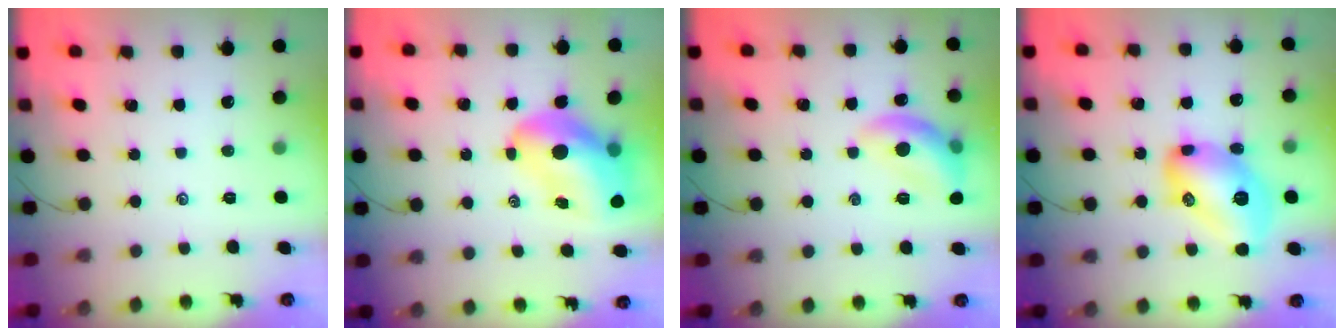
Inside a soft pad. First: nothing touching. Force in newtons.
{"total": 14.3, "press": 13.7, "slide": 4.1}
{"total": 12.5, "press": 12.4, "slide": 1.1}
{"total": 16.6, "press": 16.6, "slide": 0.4}